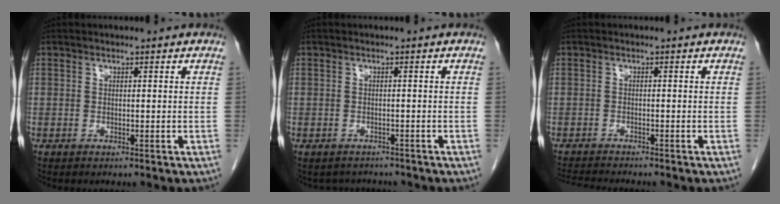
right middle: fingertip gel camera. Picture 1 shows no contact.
{"total": 3.1, "force": [-2.8, 1.4, 0.0], "torque": [-0.002, 0.003, -0.039]}
{"total": 4.7, "force": [-4.5, -0.2, 1.5], "torque": [-0.022, -0.016, -0.075]}